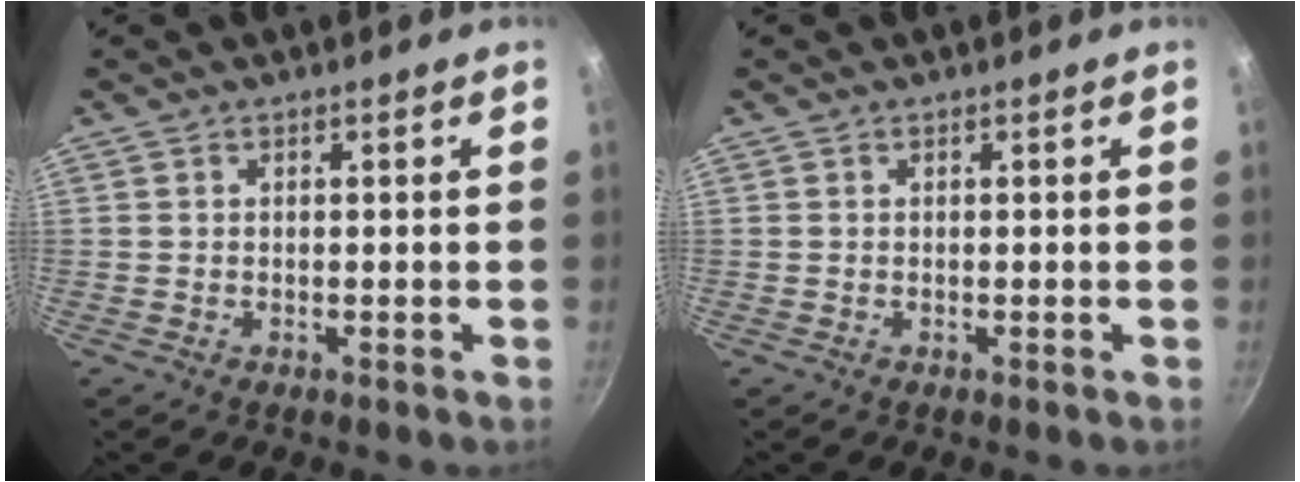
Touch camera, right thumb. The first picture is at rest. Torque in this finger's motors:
{"motor_torque": [-0.23, -0.08, -0.05, -0.22, 0.02]}